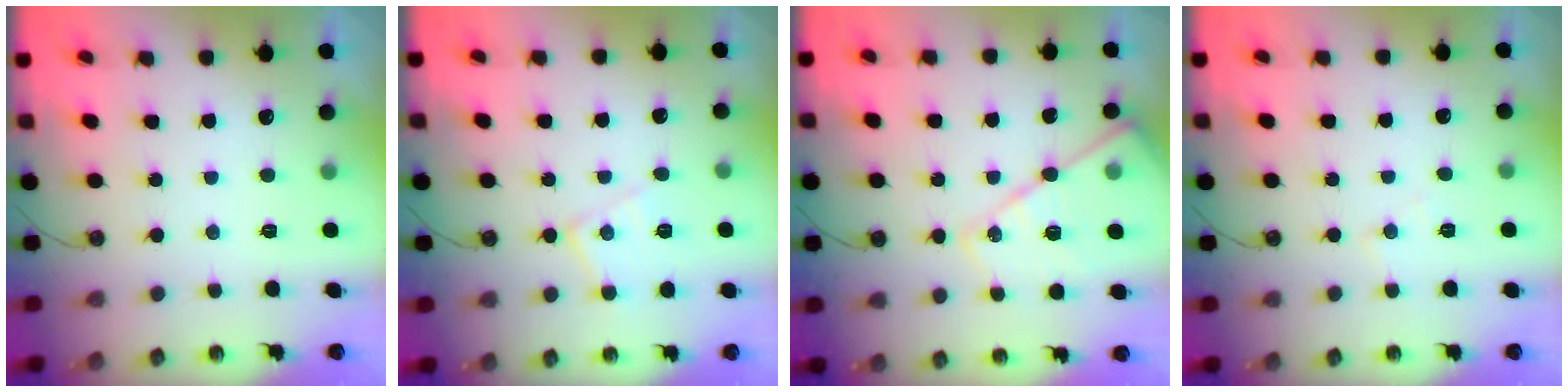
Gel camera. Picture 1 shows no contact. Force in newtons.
{"total": 9.7, "press": 9.7, "slide": 0.6}
{"total": 16.0, "press": 16.0, "slide": 1.2}
{"total": 5.4, "press": 5.4, "slide": 0.8}